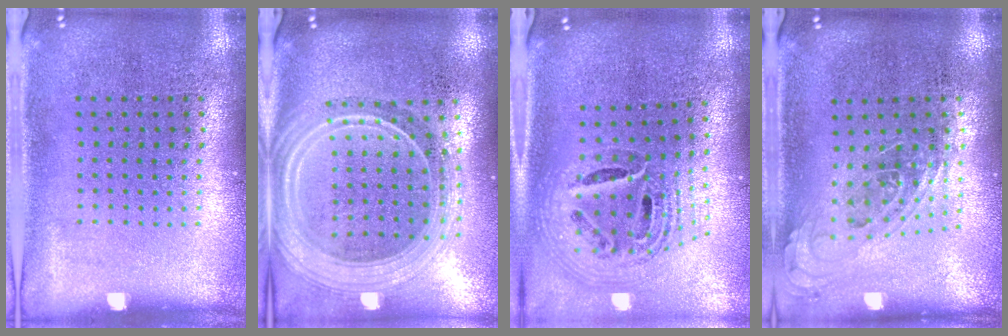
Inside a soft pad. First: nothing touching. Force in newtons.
{"total": 2.6, "press": 2.2, "slide": 1.4}
{"total": 1.9, "press": 1.6, "slide": 1.1}
{"total": 0.8, "press": 0.8, "slide": 0.3}